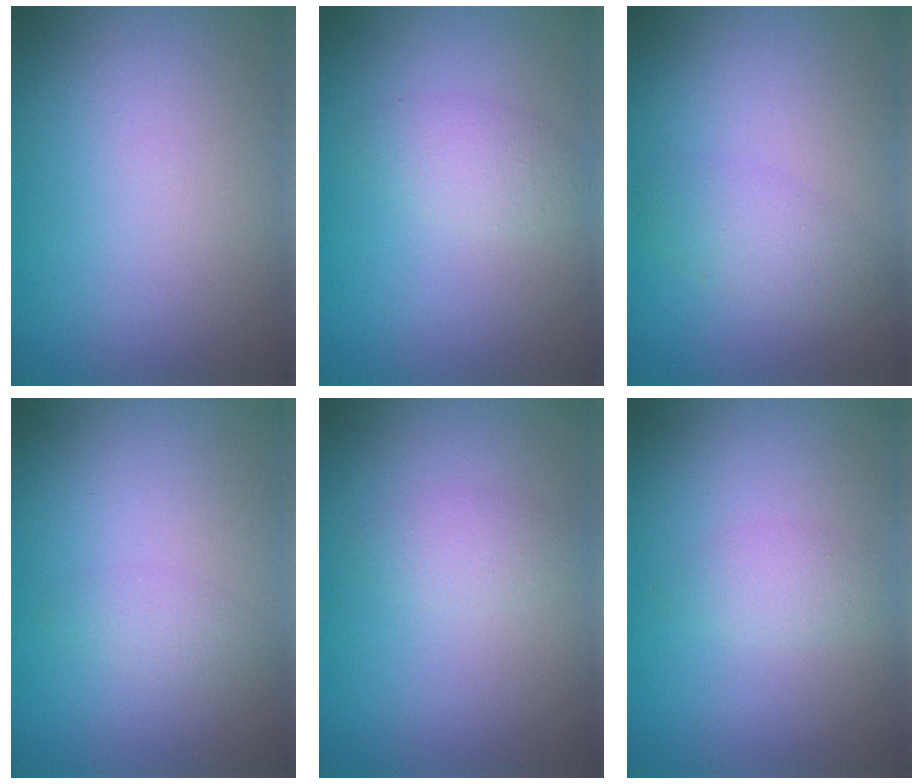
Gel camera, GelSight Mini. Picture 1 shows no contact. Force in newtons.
{"total": 1.9, "press": 1.9, "slide": 0.1}
{"total": 2.4, "press": 2.4, "slide": 0.1}
{"total": 1.2, "press": 1.2, "slide": 0.1}
{"total": 1.5, "press": 1.5, "slide": 0.0}
{"total": 1.5, "press": 1.5, "slide": 0.0}